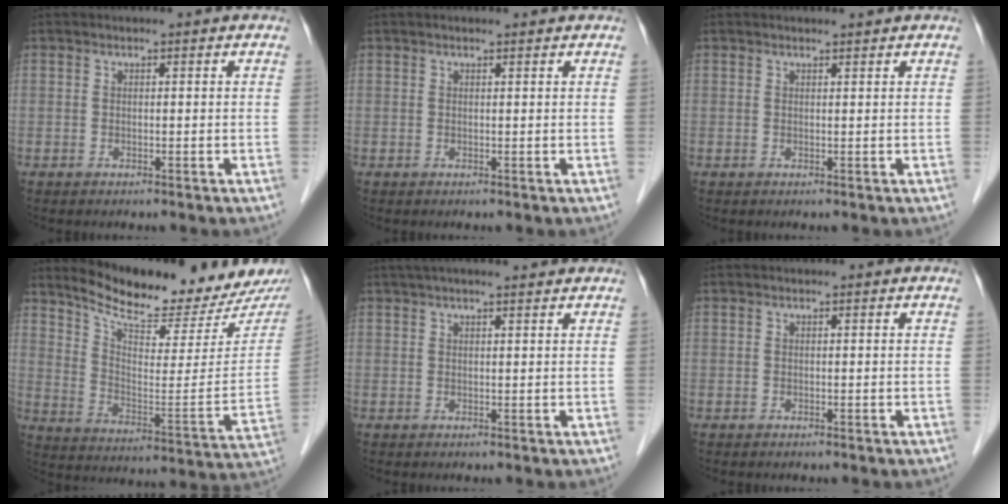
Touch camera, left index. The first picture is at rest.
{"total": 1.9, "force": [1.7, 0.1, 0.8], "torque": [-0.011, 0.015, 0.023]}
{"total": 1.3, "force": [1.2, 0.0, 0.3], "torque": [-0.007, 0.004, 0.021]}
{"total": 18.5, "force": [16.8, 1.9, 7.3], "torque": [-0.122, -0.067, 0.246]}
{"total": 7.5, "force": [6.4, 0.6, 3.8], "torque": [-0.058, 0.033, 0.088]}
{"total": 0.0}